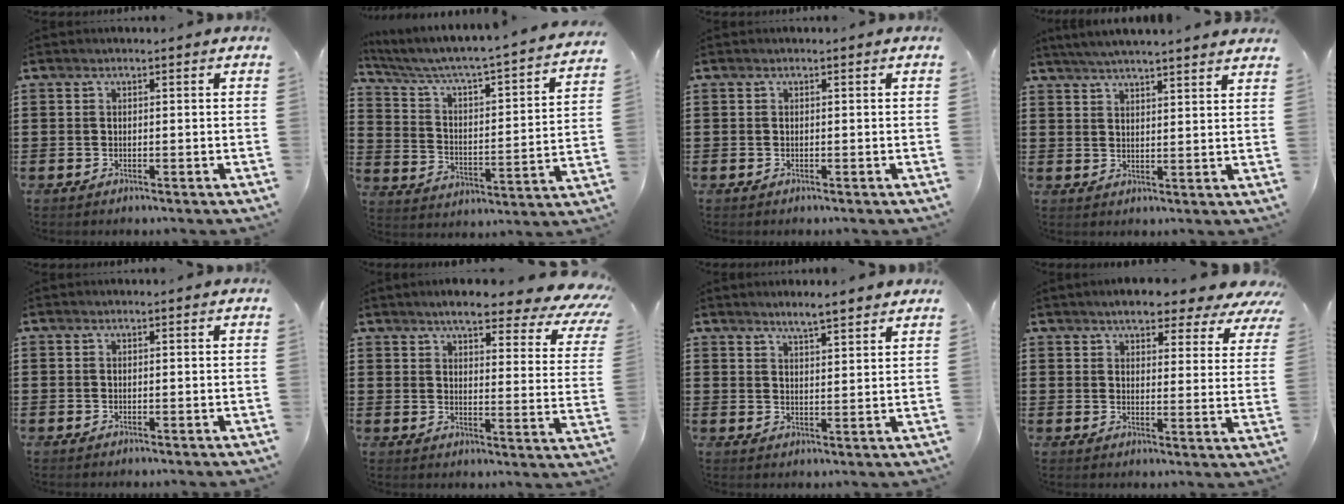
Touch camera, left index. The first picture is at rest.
{"total": 3.2, "force": [2.5, 0.2, 2.0], "torque": [-0.057, -0.038, 0.028]}
{"total": 0.0}
{"total": 4.0, "force": [3.8, -0.6, 0.9], "torque": [-0.030, -0.013, 0.068]}
{"total": 0.0}
{"total": 6.9, "force": [5.6, 0.8, 4.0], "torque": [-0.076, -0.037, 0.089]}
{"total": 3.5, "force": [3.4, -0.2, 1.2], "torque": [-0.032, -0.009, 0.060]}
{"total": 5.7, "force": [5.1, 1.2, 2.3], "torque": [-0.058, -0.021, 0.088]}